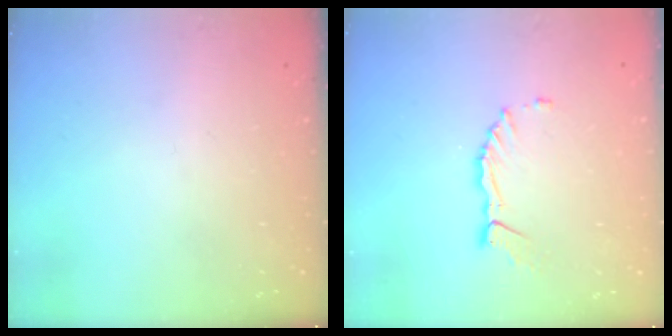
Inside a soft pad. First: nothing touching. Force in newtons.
{"total": 3.8, "press": 3.8, "slide": 0.3}